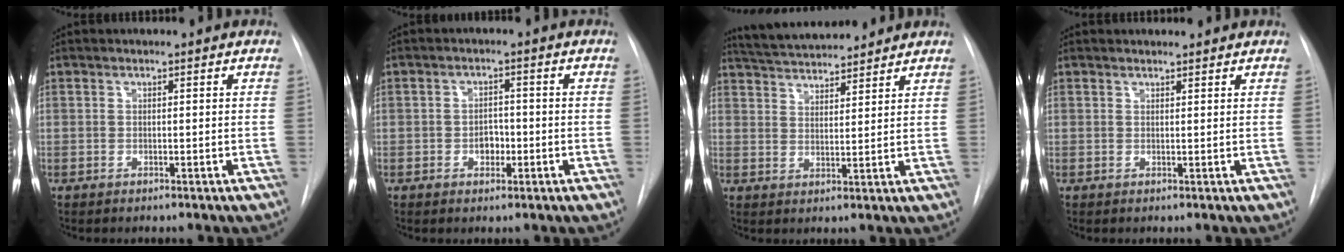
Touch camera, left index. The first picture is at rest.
{"total": 2.7, "force": [-0.8, 1.9, 1.7], "torque": [-0.020, 0.006, -0.011]}
{"total": 11.4, "force": [10.7, 1.7, 3.7], "torque": [-0.066, 0.022, 0.170]}
{"total": 2.0, "force": [1.9, 0.5, 0.2], "torque": [-0.009, 0.012, 0.026]}